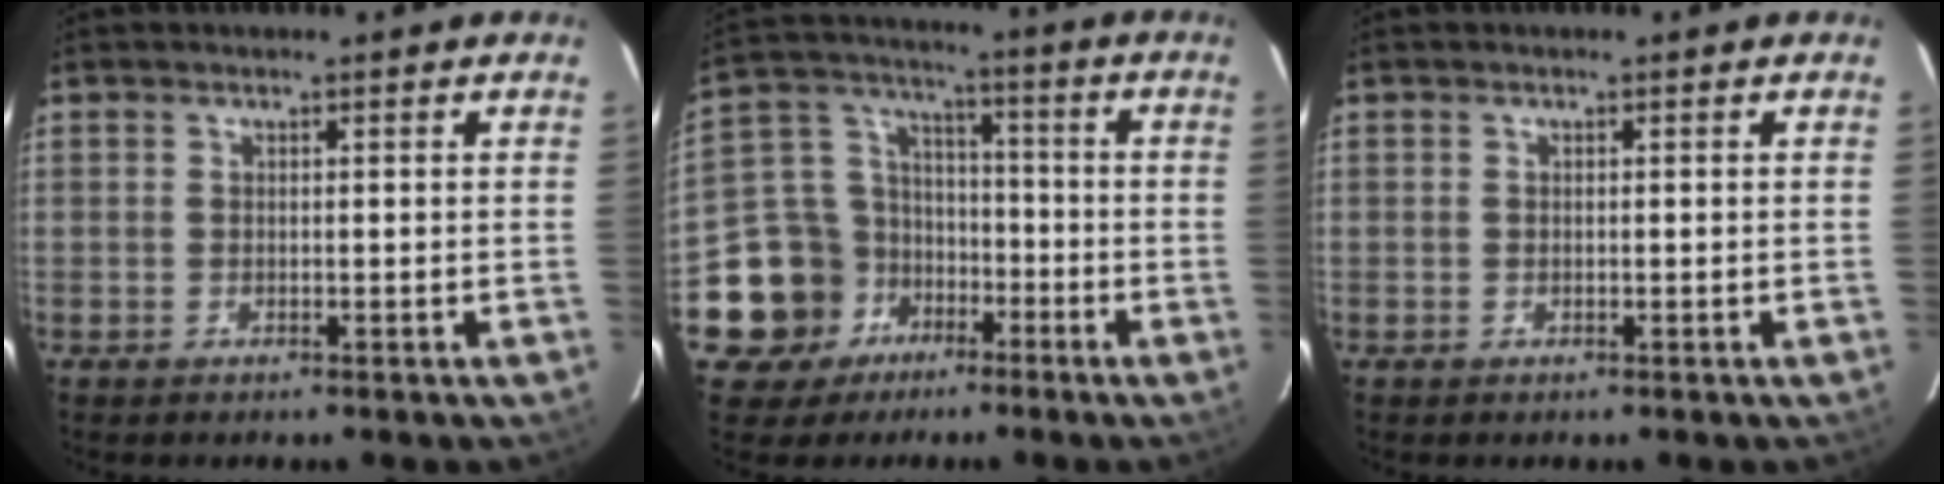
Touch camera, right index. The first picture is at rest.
{"total": 13.2, "force": [-6.9, 10.4, 4.0], "torque": [-0.114, 0.041, -0.105]}
{"total": 0.0}